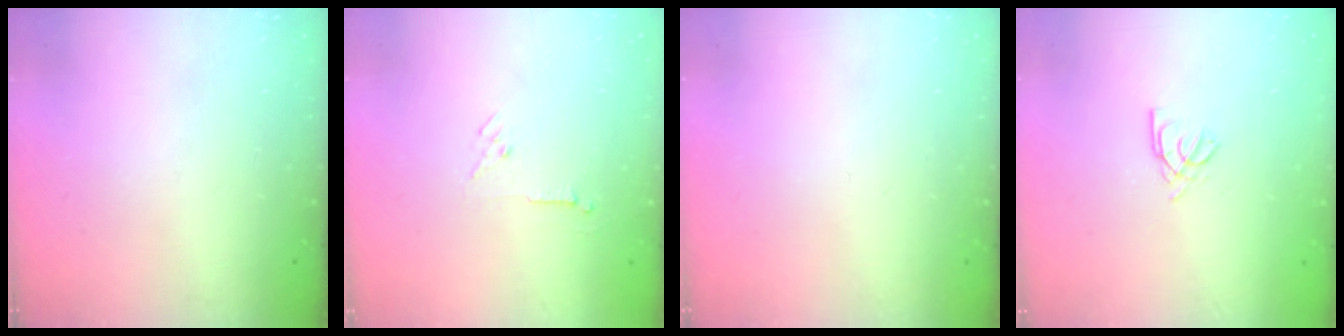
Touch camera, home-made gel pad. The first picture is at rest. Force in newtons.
{"total": 3.5, "press": 3.4, "slide": 0.7}
{"total": 0.0}
{"total": 2.2, "press": 2.2, "slide": 0.6}